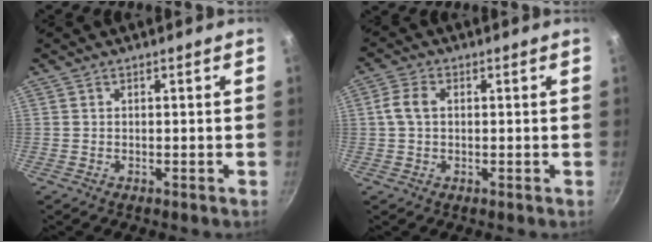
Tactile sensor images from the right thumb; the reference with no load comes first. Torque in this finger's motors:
{"motor_torque": [-0.23, 0.23, 0.44, -0.34, 0.03]}